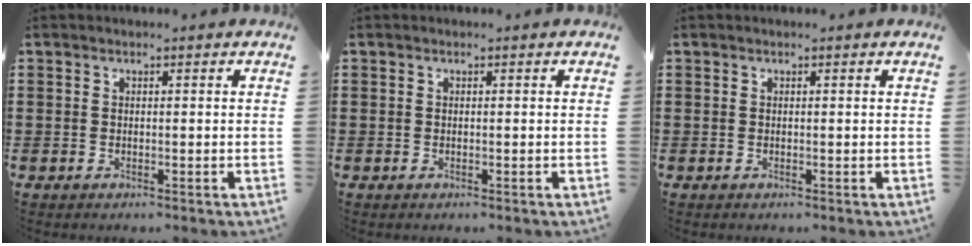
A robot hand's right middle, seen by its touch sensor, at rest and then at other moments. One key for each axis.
{"total": 0.0}
{"total": 0.0}